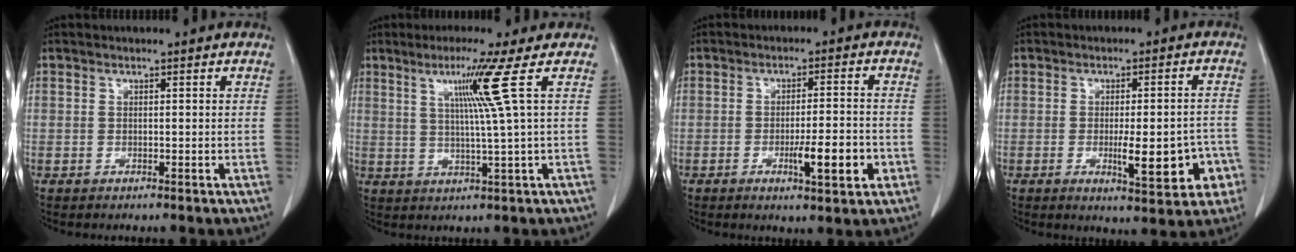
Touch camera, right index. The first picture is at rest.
{"total": 7.3, "force": [2.9, -2.8, 6.2], "torque": [-0.114, -0.009, 0.058]}
{"total": 7.2, "force": [-2.7, 1.0, 6.6], "torque": [-0.100, -0.005, -0.036]}
{"total": 9.6, "force": [-3.2, 2.3, 8.7], "torque": [-0.109, 0.005, -0.035]}